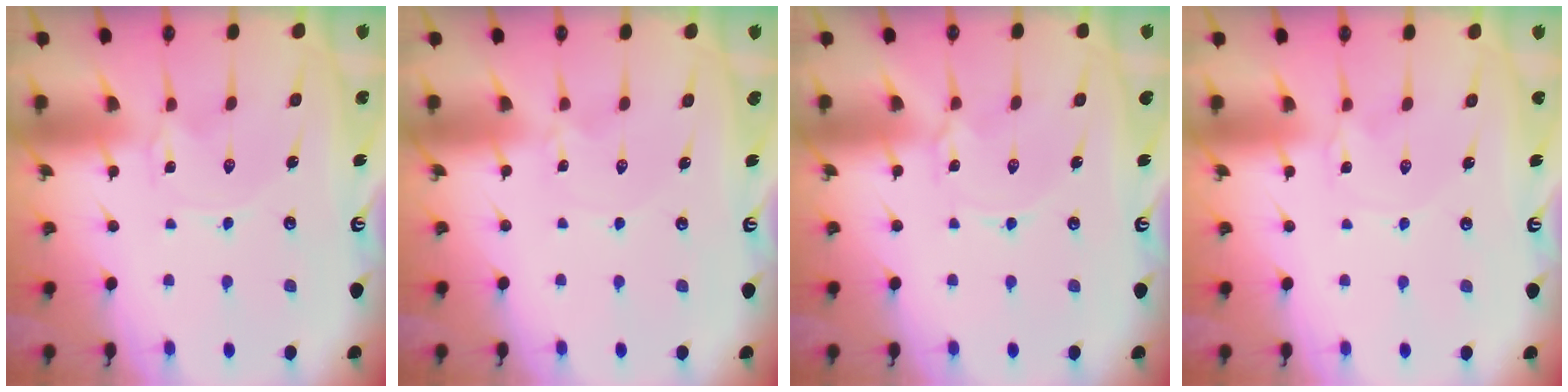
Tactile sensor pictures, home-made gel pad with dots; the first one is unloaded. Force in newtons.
{"total": 1.3, "press": 1.3, "slide": 0.2}
{"total": 2.3, "press": 2.3, "slide": 0.4}
{"total": 1.4, "press": 1.4, "slide": 0.3}